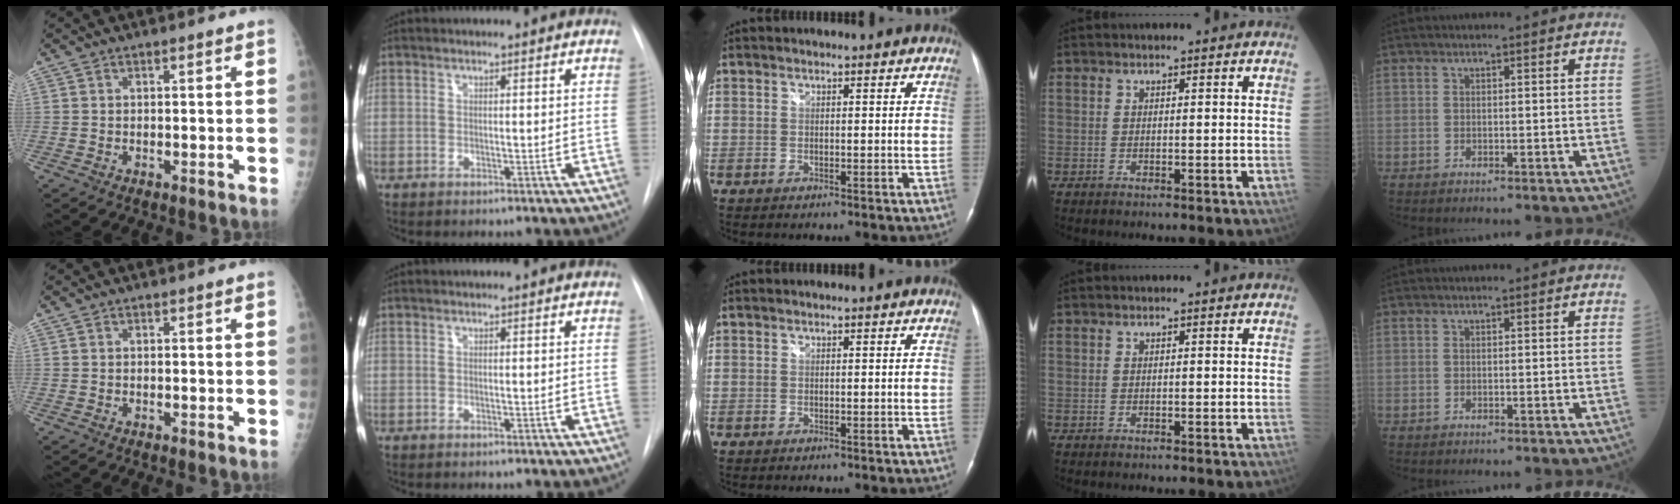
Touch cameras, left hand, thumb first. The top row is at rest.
{}